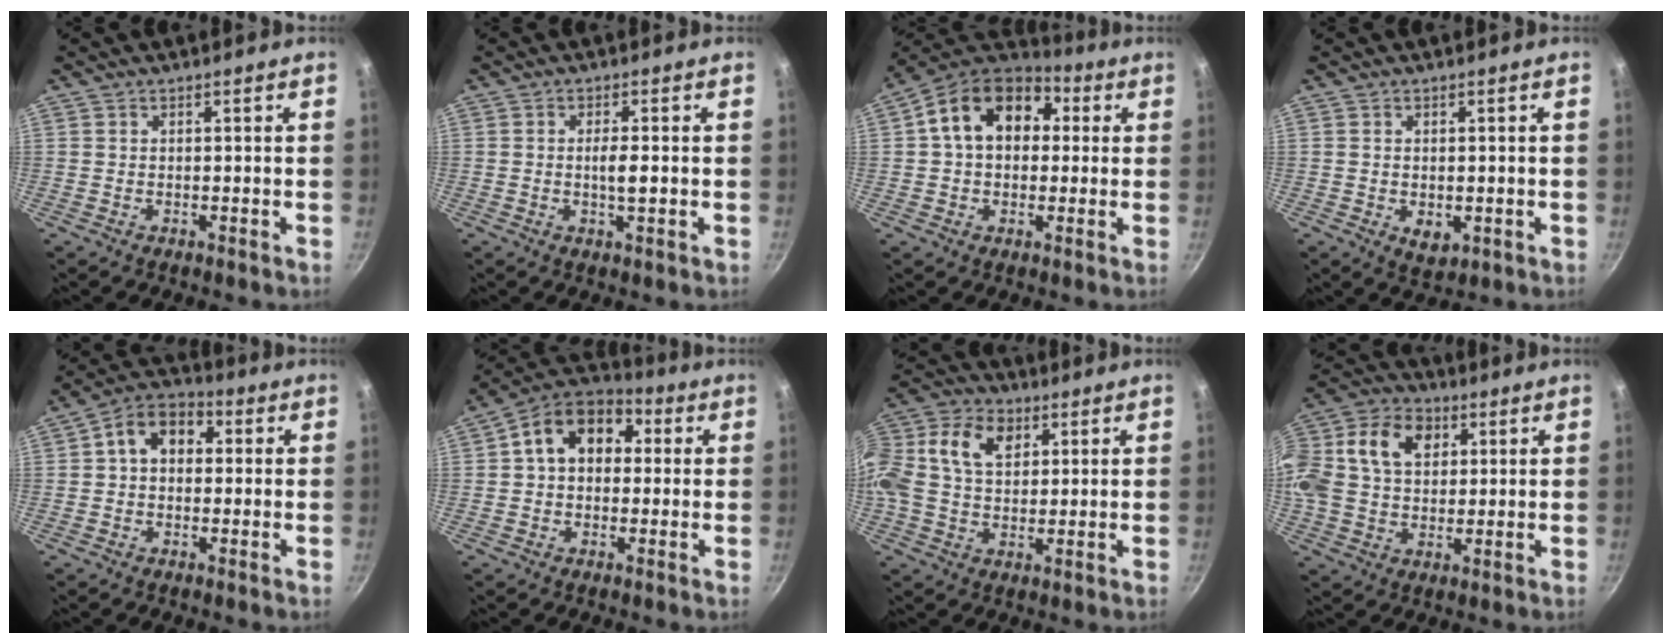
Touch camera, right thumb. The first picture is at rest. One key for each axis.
{"total": 3.5, "fx": -0.2, "fy": 0.7, "fz": 3.4, "tx": -0.066, "ty": -0.001, "tz": -0.007}
{"total": 16.3, "fx": 3.3, "fy": 11.8, "fz": 10.7, "tx": -0.149, "ty": 0.033, "tz": 0.035}
{"total": 4.0, "fx": -0.7, "fy": 2.7, "fz": 2.9, "tx": -0.040, "ty": -0.010, "tz": -0.004}
{"total": 9.6, "fx": 1.6, "fy": 7.0, "fz": 6.4, "tx": -0.071, "ty": 0.026, "tz": 0.007}
{"total": 13.6, "fx": 2.4, "fy": 10.0, "fz": 9.0, "tx": -0.112, "ty": 0.031, "tz": 0.017}
{"total": 18.5, "fx": 4.6, "fy": 13.0, "fz": 12.3, "tx": -0.253, "ty": 0.031, "tz": 0.068}
{"total": 22.2, "fx": 5.8, "fy": 16.2, "fz": 13.9, "tx": -0.294, "ty": 0.035, "tz": 0.091}